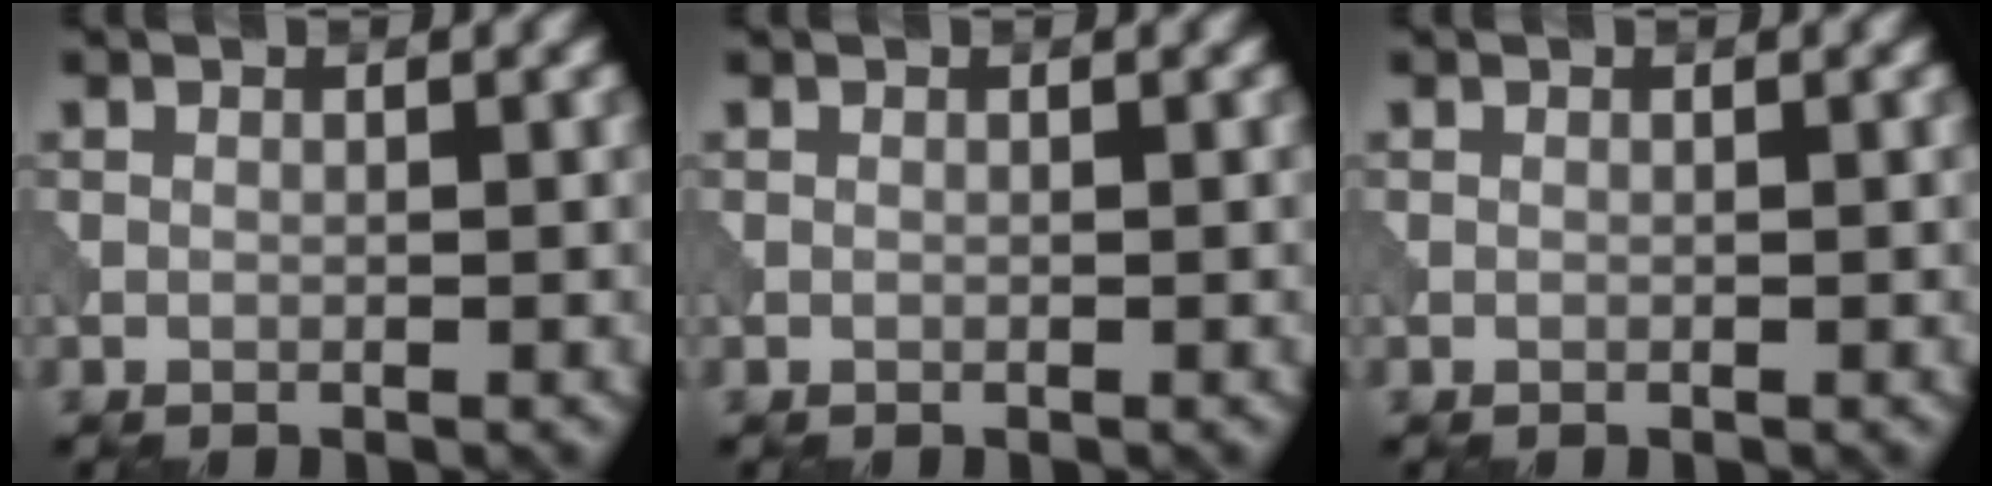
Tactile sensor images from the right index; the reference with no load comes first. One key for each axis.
{"total": 0.0}
{"total": 0.0}